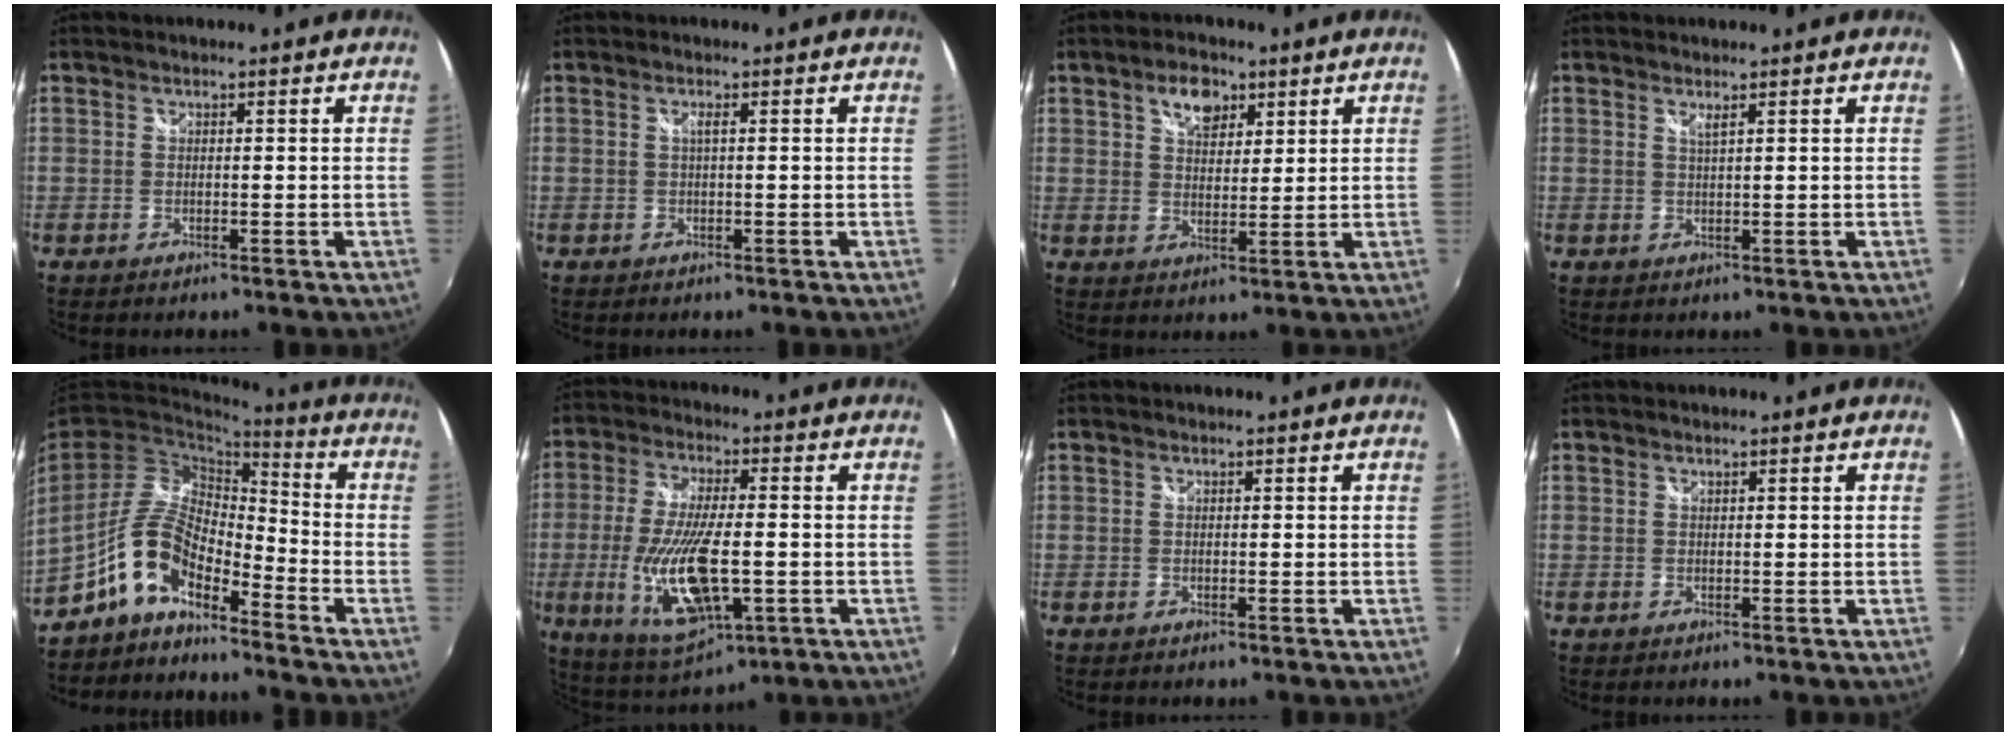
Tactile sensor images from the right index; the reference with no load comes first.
{"total": 0.9, "force": [0.0, -0.2, 0.9], "torque": [-0.016, 0.001, -0.001]}
{"total": 6.3, "force": [3.5, 3.7, 3.7], "torque": [-0.055, 0.013, 0.060]}
{"total": 1.0, "force": [0.7, -0.2, 0.7], "torque": [-0.012, -0.002, 0.012]}
{"total": 10.6, "force": [-6.8, 4.3, 7.0], "torque": [-0.152, 0.013, -0.135]}
{"total": 16.8, "force": [-3.5, 5.9, 15.4], "torque": [-0.311, -0.025, -0.054]}
{"total": 0.0}
{"total": 0.0}